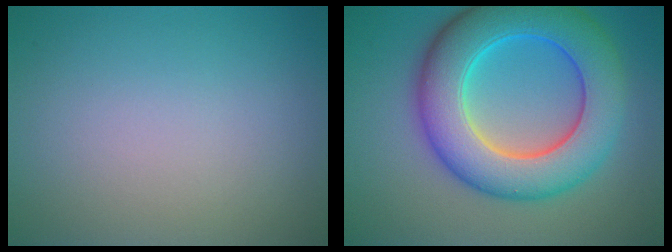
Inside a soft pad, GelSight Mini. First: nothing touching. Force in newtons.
{"total": 10.6, "press": 10.5, "slide": 0.3}